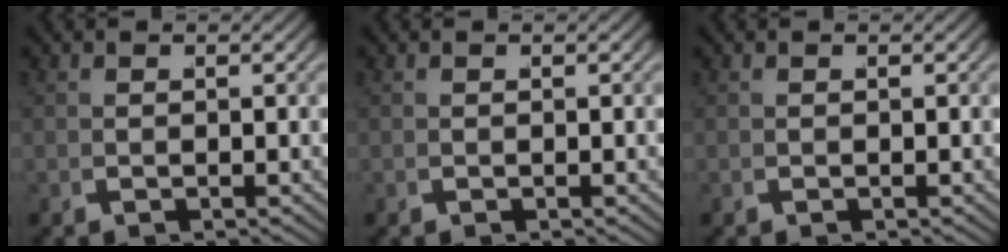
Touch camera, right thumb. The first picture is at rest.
{"total": 0.0}
{"total": 0.0}